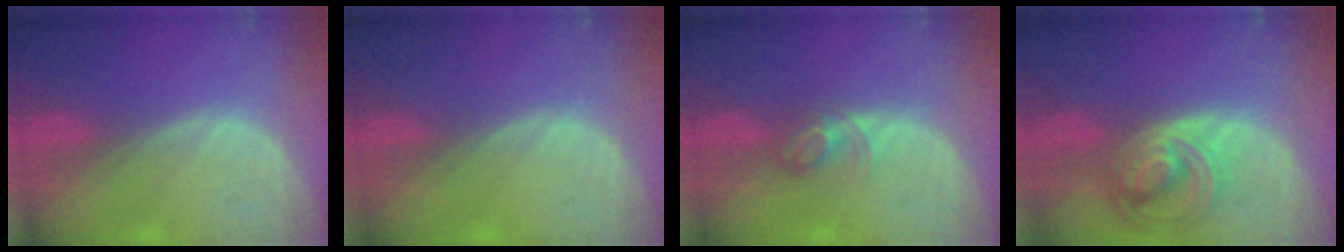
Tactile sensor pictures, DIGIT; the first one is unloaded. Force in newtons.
{"total": 0.6, "press": 0.0, "slide": 0.6}
{"total": 3.3, "press": 3.2, "slide": 0.4}
{"total": 8.5, "press": 7.4, "slide": 4.3}